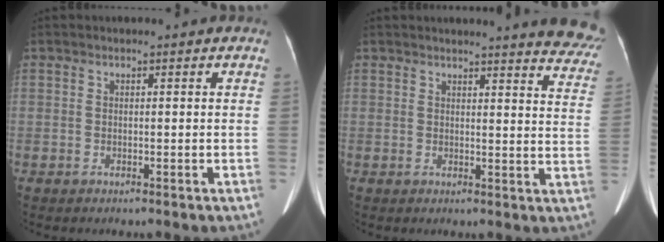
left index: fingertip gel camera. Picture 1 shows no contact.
{"total": 12.6, "force": [11.5, 1.5, 4.8], "torque": [-0.029, -0.059, 0.099]}